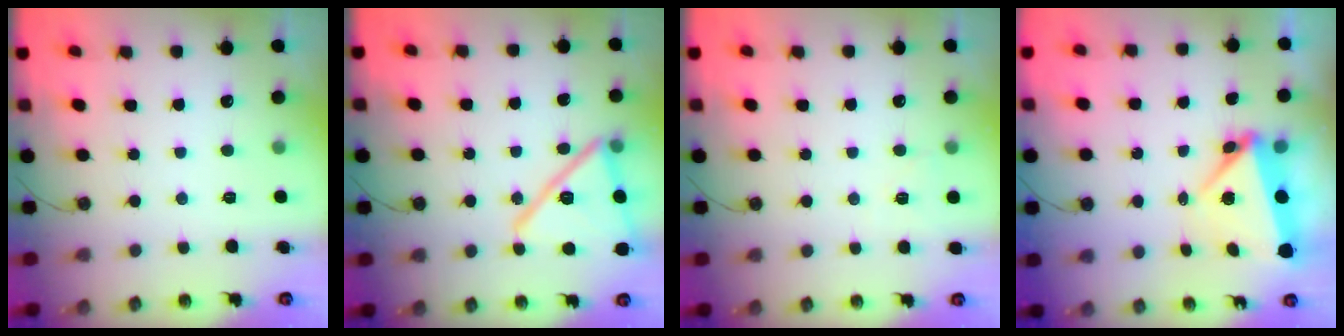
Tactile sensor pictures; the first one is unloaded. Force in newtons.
{"total": 18.2, "press": 18.0, "slide": 2.9}
{"total": 5.0, "press": 4.7, "slide": 1.8}
{"total": 6.1, "press": 6.1, "slide": 0.3}